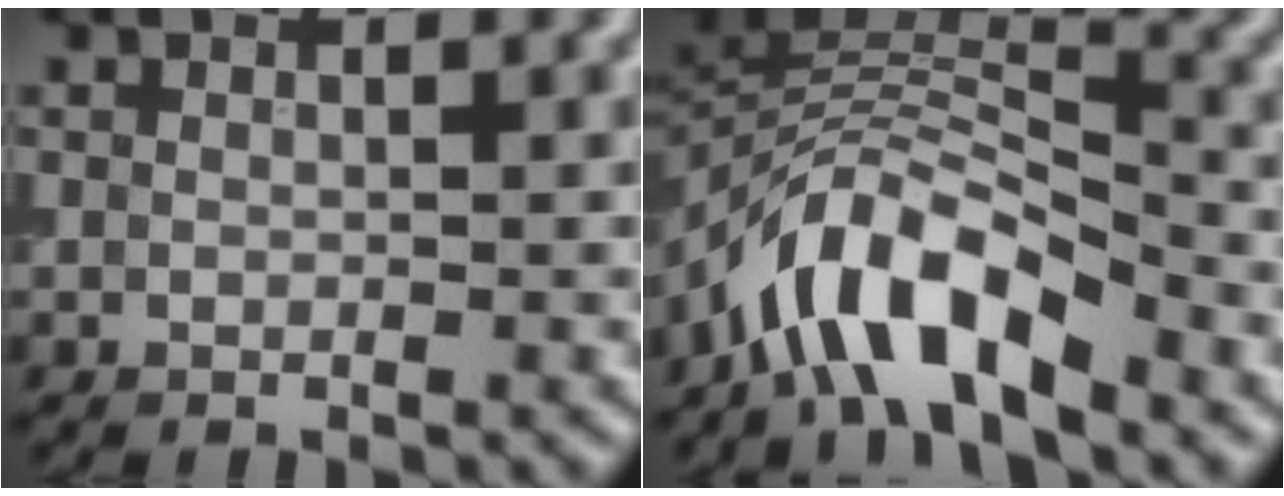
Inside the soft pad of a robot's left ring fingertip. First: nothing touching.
{"total": 7.4, "force": [-5.0, 2.7, 4.7], "torque": [-0.068, 0.006, -0.098]}